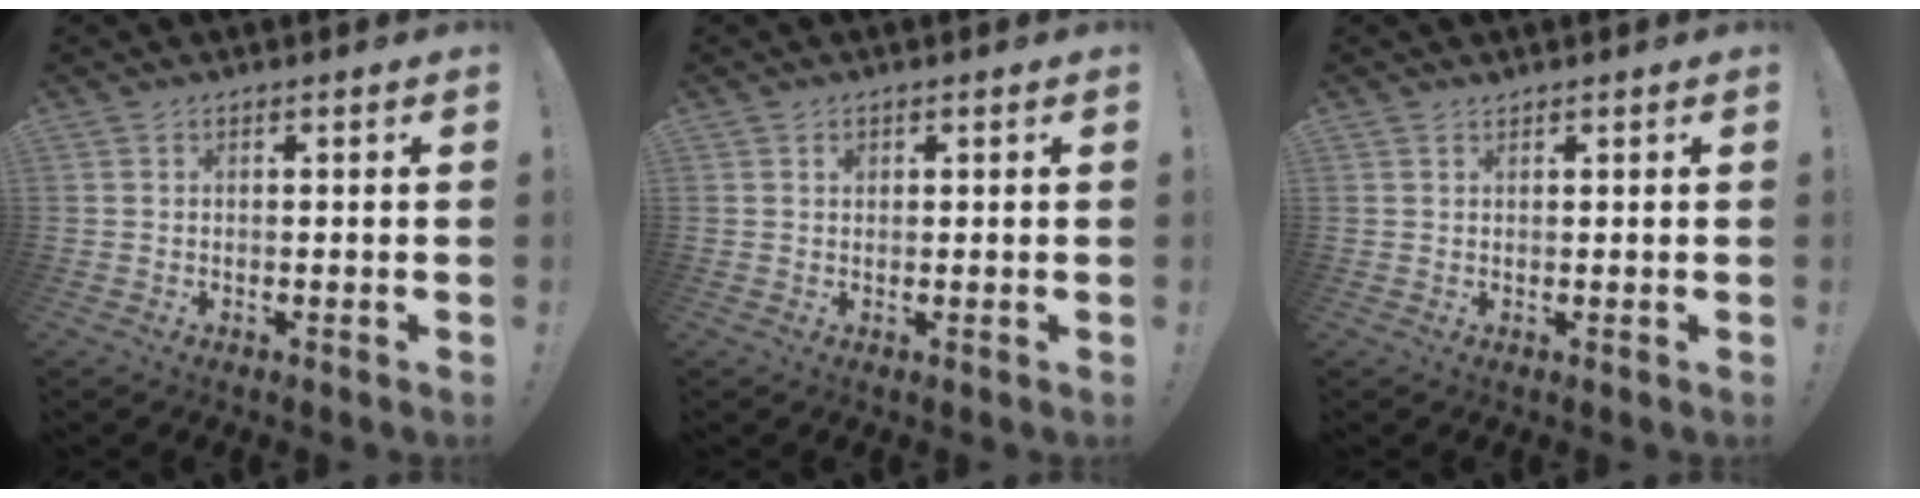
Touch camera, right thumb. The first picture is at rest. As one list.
[{"total": 0.8, "force": [0.3, 0.6, 0.3], "torque": [0.003, -0.004, 0.004]}, {"total": 0.9, "force": [0.8, 0.4, 0.2], "torque": [0.001, -0.004, 0.016]}]